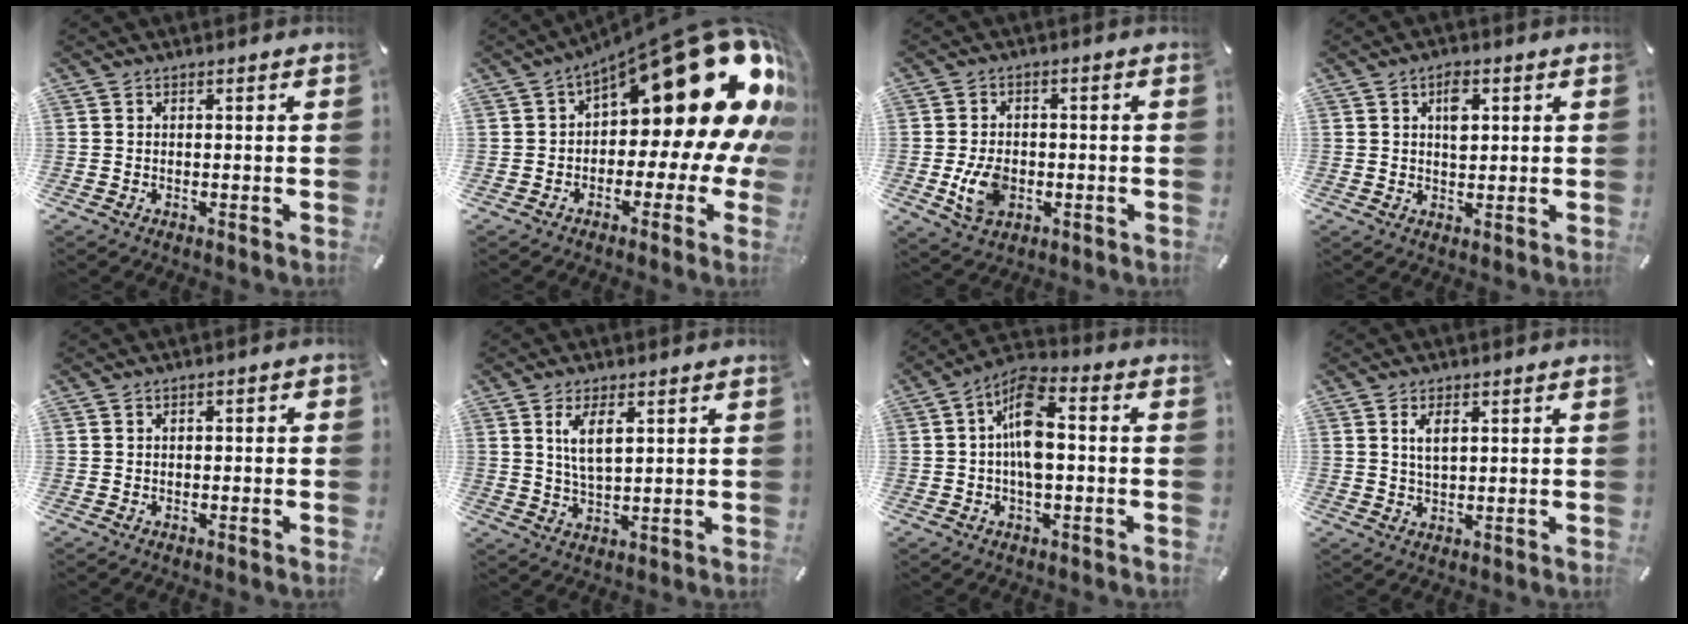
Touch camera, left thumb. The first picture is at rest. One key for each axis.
{"total": 26.0, "fx": 10.6, "fy": 11.1, "fz": 21.0, "tx": -0.260, "ty": -0.089, "tz": 0.192}
{"total": 7.6, "fx": -1.7, "fy": 5.5, "fz": 5.0, "tx": -0.098, "ty": -0.003, "tz": -0.033}
{"total": 4.7, "fx": 1.4, "fy": 2.7, "fz": 3.6, "tx": -0.045, "ty": -0.004, "tz": 0.016}
{"total": 1.0, "fx": -0.5, "fy": 0.5, "fz": 0.6, "tx": -0.011, "ty": 0.002, "tz": -0.010}
{"total": 6.3, "fx": 2.5, "fy": 2.4, "fz": 5.3, "tx": -0.104, "ty": 0.002, "tz": 0.041}
{"total": 9.8, "fx": -0.5, "fy": 4.5, "fz": 8.7, "tx": -0.171, "ty": 0.009, "tz": -0.007}
{"total": 3.5, "fx": 1.2, "fy": 1.5, "fz": 2.9, "tx": -0.054, "ty": 0.002, "tz": 0.018}